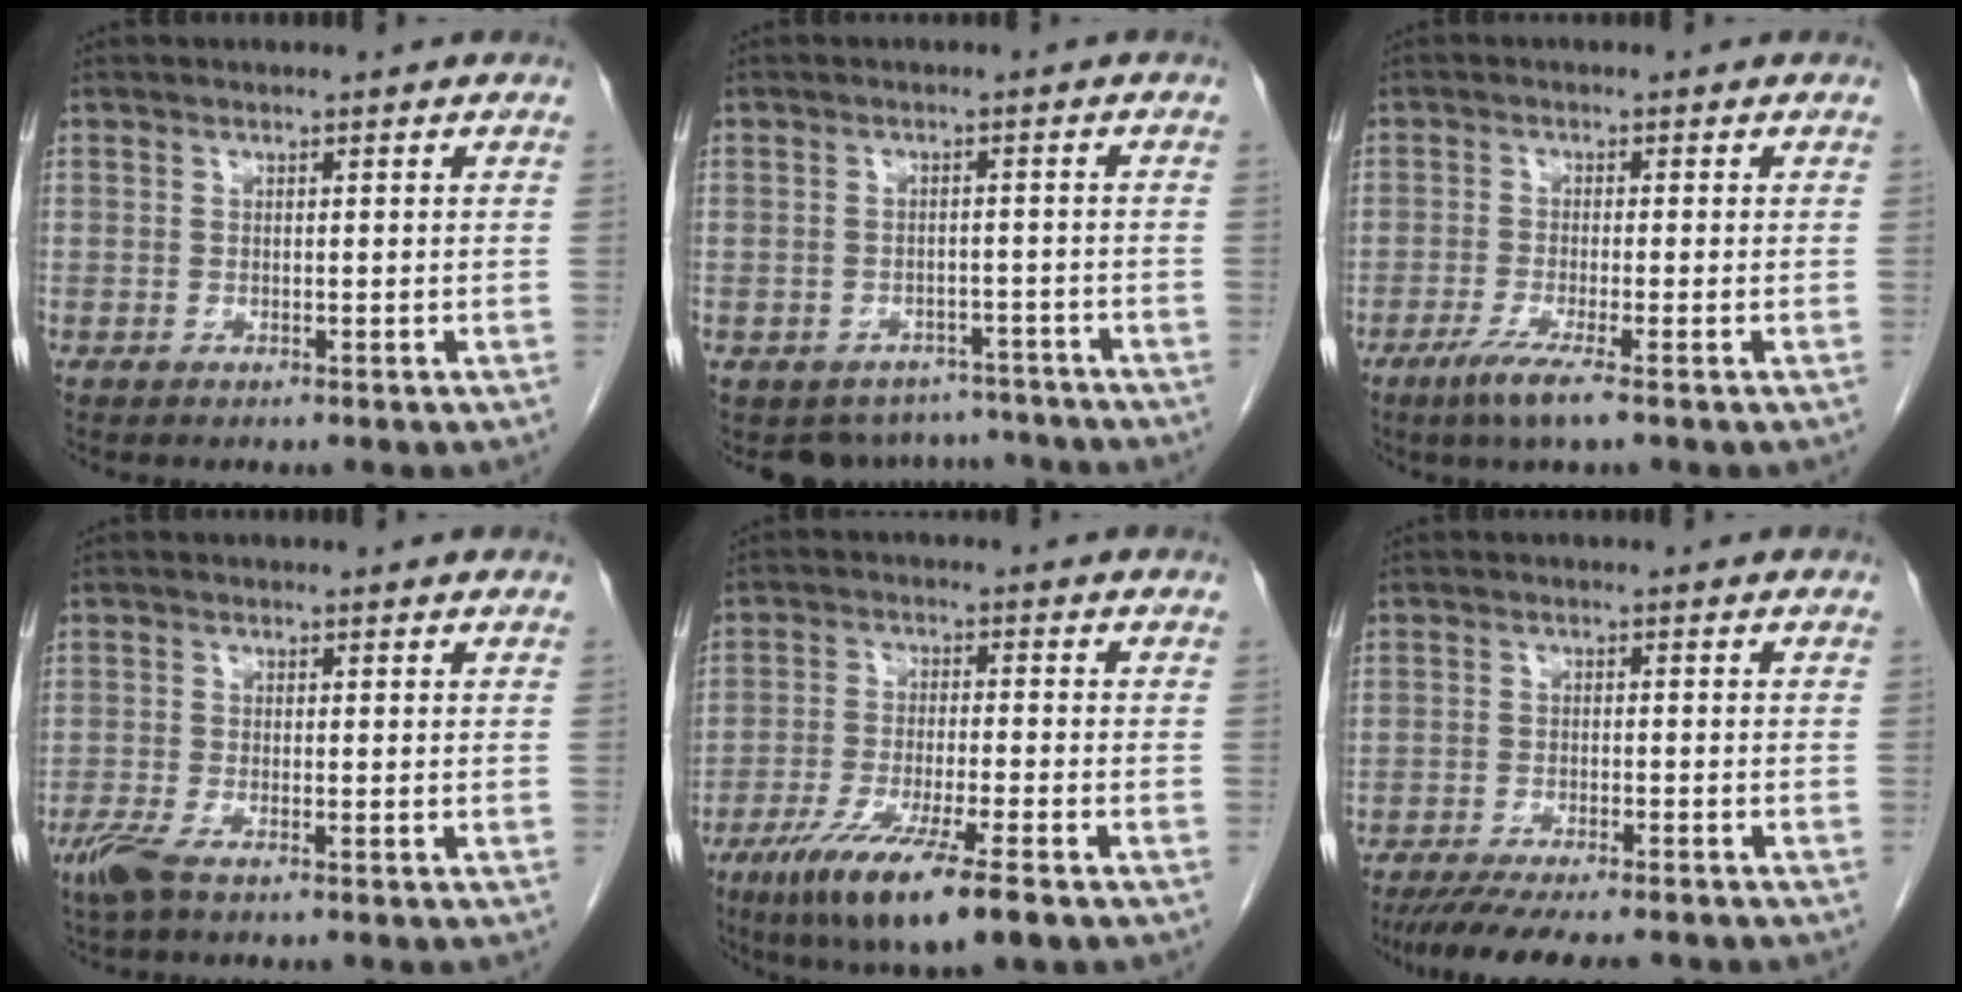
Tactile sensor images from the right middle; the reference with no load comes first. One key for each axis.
{"total": 8.0, "fx": -7.2, "fy": 3.6, "fz": 0.0, "tx": 0.008, "ty": 0.018, "tz": -0.083}
{"total": 4.4, "fx": -2.7, "fy": -0.4, "fz": 3.5, "tx": -0.074, "ty": -0.017, "tz": -0.055}
{"total": 3.1, "fx": -2.0, "fy": 0.6, "fz": 2.3, "tx": -0.054, "ty": -0.008, "tz": -0.044}
{"total": 11.9, "fx": -7.2, "fy": 0.8, "fz": 9.5, "tx": -0.172, "ty": -0.034, "tz": -0.120}
{"total": 12.6, "fx": -10.9, "fy": 1.7, "fz": 6.1, "tx": -0.093, "ty": -0.024, "tz": -0.154}